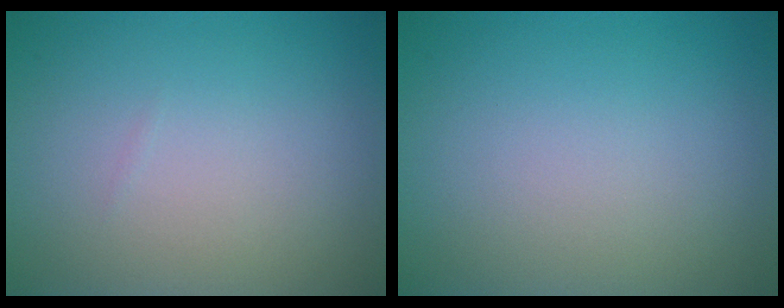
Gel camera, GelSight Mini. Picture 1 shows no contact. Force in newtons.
{"total": 0.0}